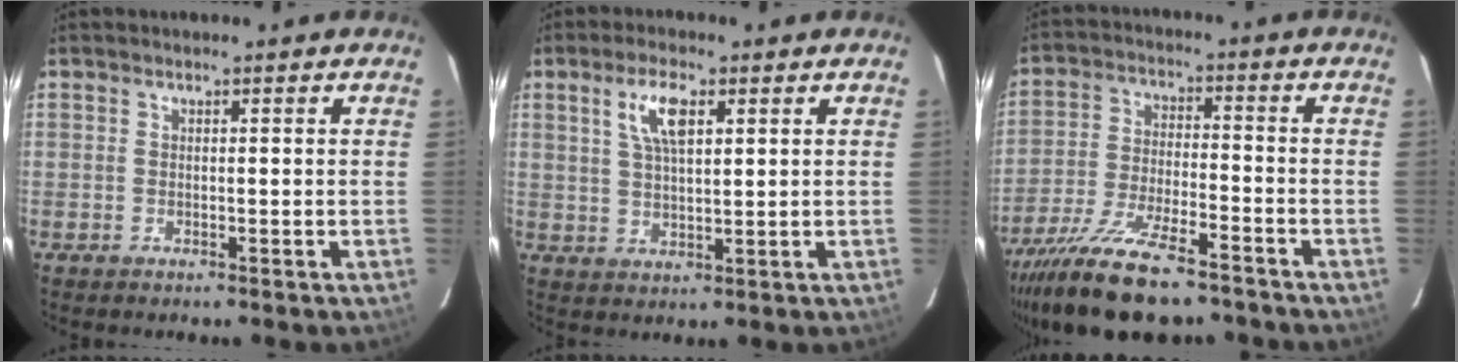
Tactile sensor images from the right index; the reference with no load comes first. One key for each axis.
{"total": 6.3, "fx": 2.7, "fy": 2.2, "fz": 5.2, "tx": -0.097, "ty": 0.008, "tz": 0.052}
{"total": 17.4, "fx": -13.5, "fy": 4.6, "fz": 9.9, "tx": -0.207, "ty": -0.039, "tz": -0.235}